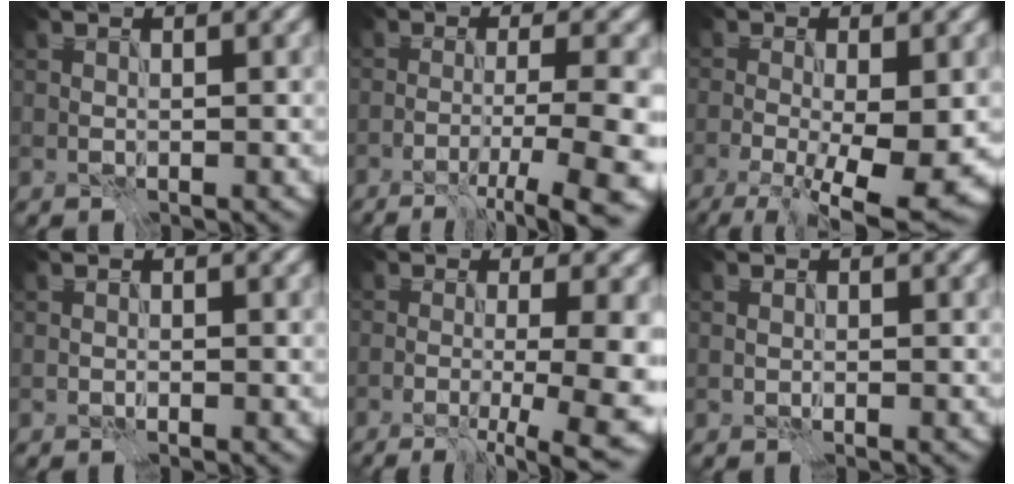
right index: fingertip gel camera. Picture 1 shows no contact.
{"total": 9.2, "force": [-3.0, 2.5, 8.3], "torque": [-0.074, -0.009, -0.032]}
{"total": 8.5, "force": [-2.3, 2.3, 7.9], "torque": [-0.108, -0.014, -0.033]}
{"total": 0.0}
{"total": 10.0, "force": [-1.9, 3.1, 9.3], "torque": [-0.066, 0.000, -0.021]}
{"total": 0.0}